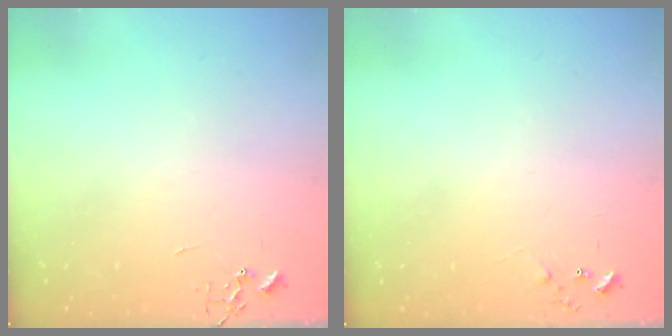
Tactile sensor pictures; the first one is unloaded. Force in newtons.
{"total": 5.1, "press": 5.0, "slide": 0.8}